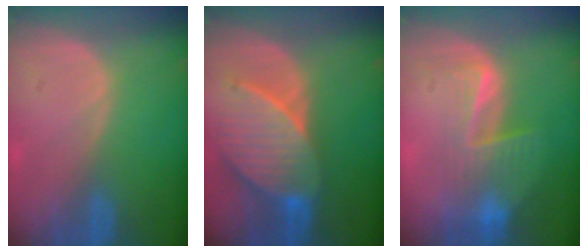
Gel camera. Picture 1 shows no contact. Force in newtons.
{"total": 8.9, "press": 8.7, "slide": 2.0}
{"total": 7.1, "press": 6.5, "slide": 2.9}